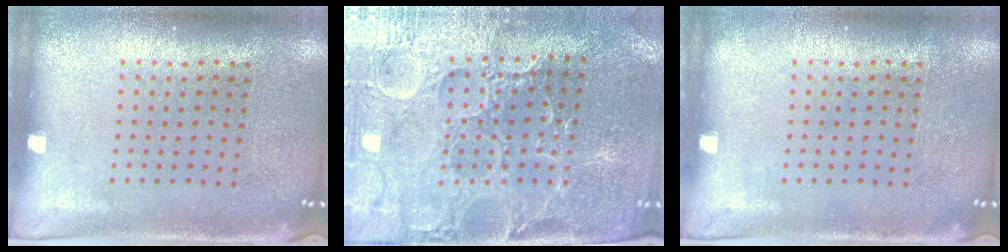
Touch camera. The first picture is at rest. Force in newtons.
{"total": 3.3, "press": 3.3, "slide": 0.5}
{"total": 0.0}